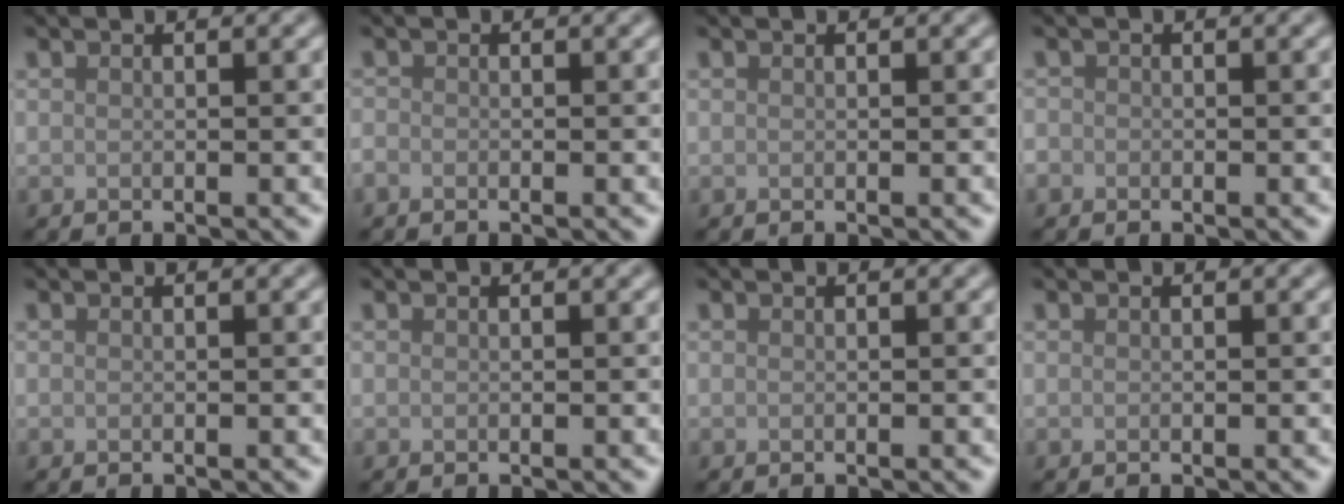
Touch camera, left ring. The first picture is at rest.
{"total": 0.5, "force": [-0.4, 0.3, 0.2], "torque": [0.000, -0.003, -0.010]}
{"total": 0.0}
{"total": 0.7, "force": [-0.3, 0.6, 0.0], "torque": [0.006, -0.005, -0.008]}
{"total": 0.0}
{"total": 0.0}
{"total": 0.0}
{"total": 0.0}